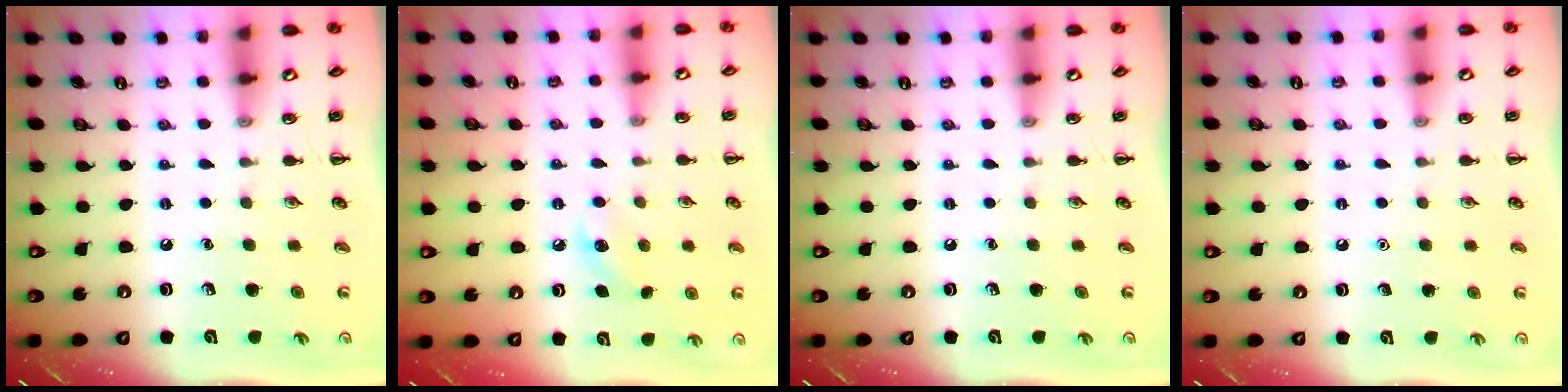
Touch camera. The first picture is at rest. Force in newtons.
{"total": 7.7, "press": 7.4, "slide": 1.9}
{"total": 0.0}
{"total": 1.6, "press": 1.6, "slide": 0.1}